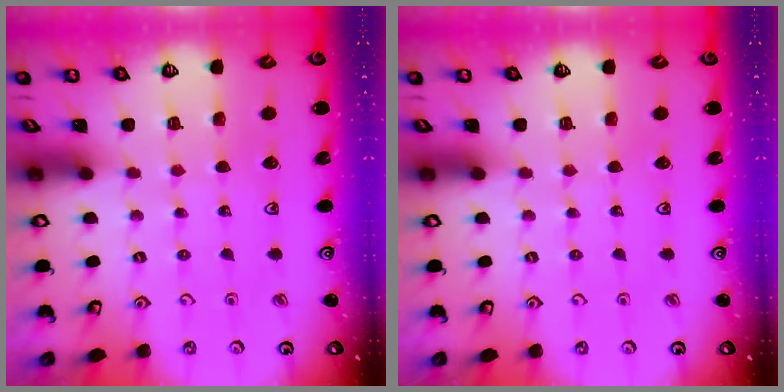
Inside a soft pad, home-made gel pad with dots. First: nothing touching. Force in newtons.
{"total": 0.0}